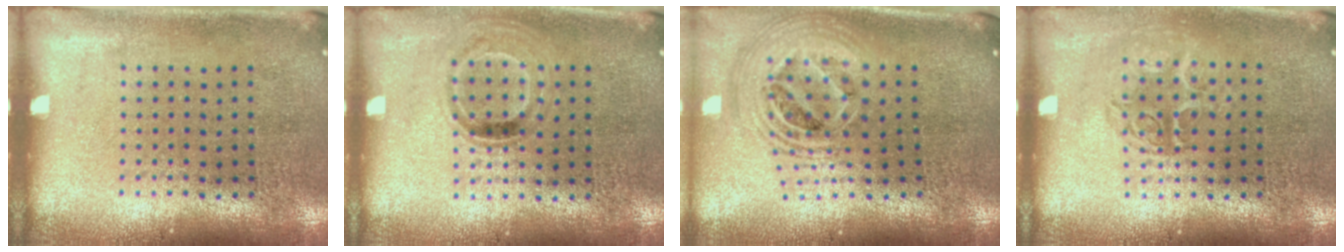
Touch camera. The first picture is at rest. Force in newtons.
{"total": 1.0, "press": 0.9, "slide": 0.6}
{"total": 2.4, "press": 1.8, "slide": 1.6}
{"total": 1.2, "press": 1.1, "slide": 0.5}